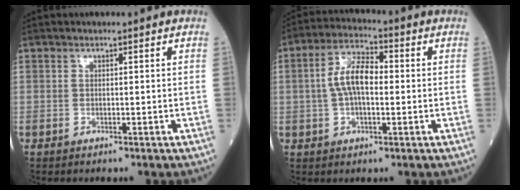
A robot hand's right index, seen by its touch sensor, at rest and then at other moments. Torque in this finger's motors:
{"motor_torque": [0.95, -0.05, 0.43, 0.16]}